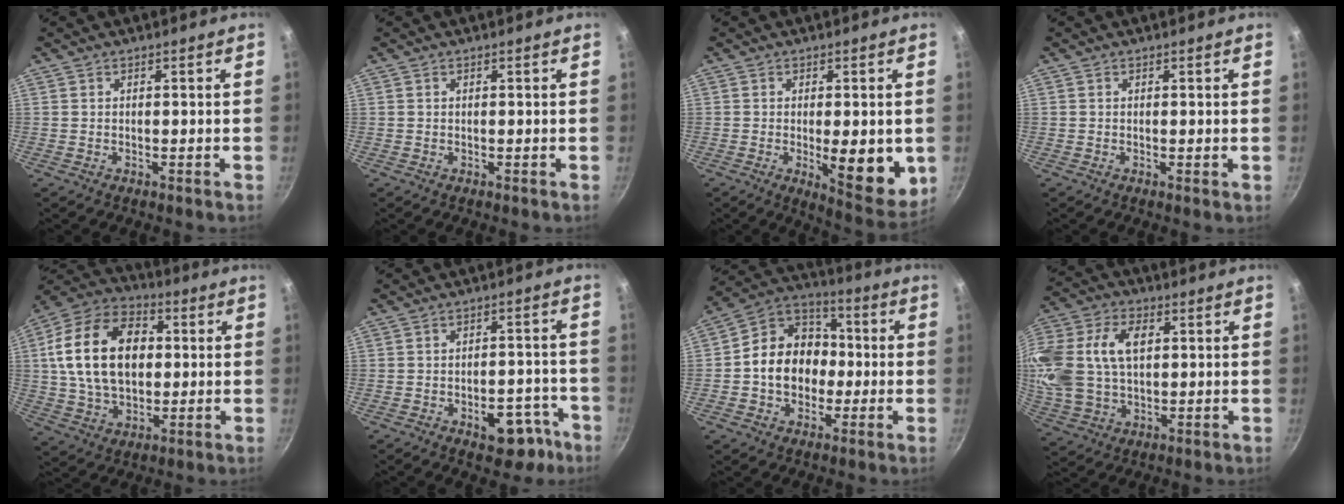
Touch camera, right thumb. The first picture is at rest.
{"total": 0.0}
{"total": 11.9, "force": [-1.5, 4.2, 11.0], "torque": [-0.119, -0.020, -0.012]}
{"total": 0.0}
{"total": 20.6, "force": [2.6, 13.9, 15.0], "torque": [-0.245, 0.018, 0.037]}
{"total": 9.2, "force": [-4.8, 5.4, 5.7], "torque": [-0.030, 0.043, -0.053]}
{"total": 14.7, "force": [-1.1, 12.0, 8.4], "torque": [-0.094, 0.035, -0.038]}
{"total": 21.3, "force": [4.5, 14.4, 15.1], "torque": [-0.336, 0.022, 0.083]}